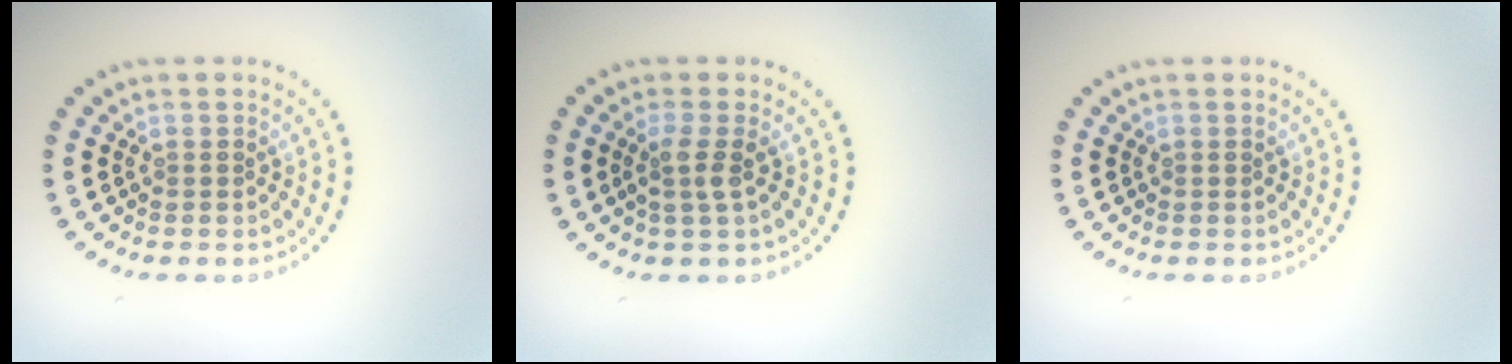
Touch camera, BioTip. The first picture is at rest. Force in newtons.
{"total": 1.8, "press": 1.4, "slide": 1.1}
{"total": 0.0}